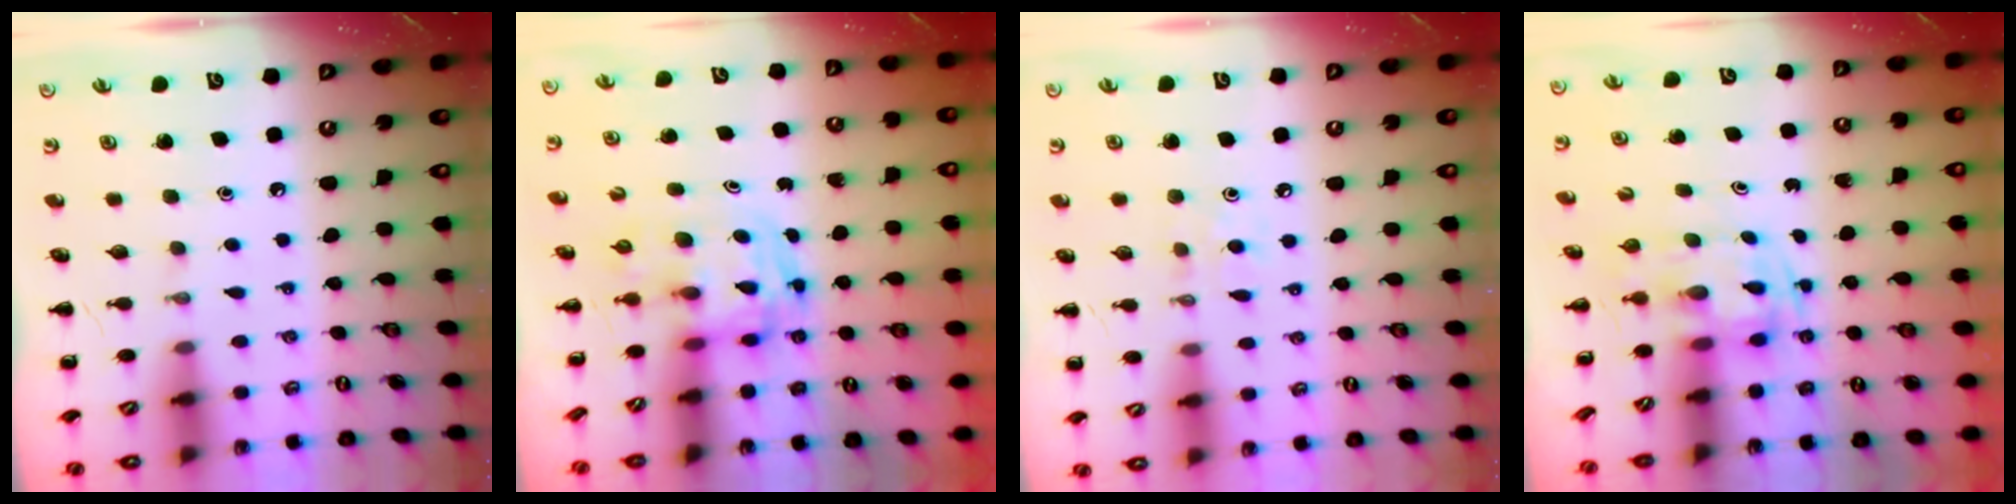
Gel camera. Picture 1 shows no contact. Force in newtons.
{"total": 3.7, "press": 3.6, "slide": 0.6}
{"total": 6.2, "press": 5.8, "slide": 2.1}
{"total": 2.8, "press": 2.5, "slide": 1.3}